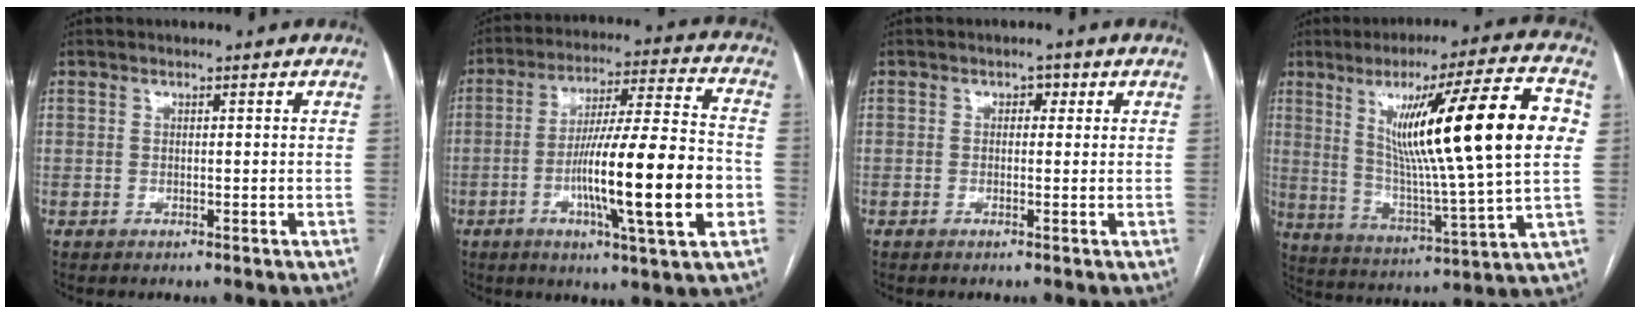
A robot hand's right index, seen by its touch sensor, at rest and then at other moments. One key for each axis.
{"total": 18.7, "fx": -4.5, "fy": 0.8, "fz": 18.1, "tx": -0.290, "ty": -0.003, "tz": -0.073}
{"total": 1.5, "fx": 0.4, "fy": 0.9, "fz": 1.2, "tx": -0.018, "ty": 0.012, "tz": 0.002}
{"total": 23.0, "fx": 5.4, "fy": 0.5, "fz": 22.4, "tx": -0.351, "ty": 0.001, "tz": 0.073}